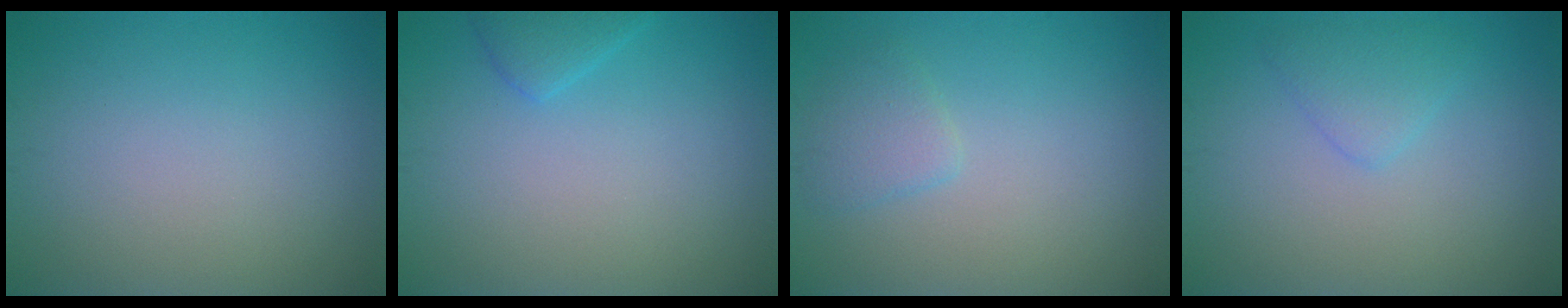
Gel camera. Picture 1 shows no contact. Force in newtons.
{"total": 1.7, "press": 1.7, "slide": 0.1}
{"total": 1.7, "press": 1.7, "slide": 0.2}
{"total": 2.0, "press": 2.0, "slide": 0.0}